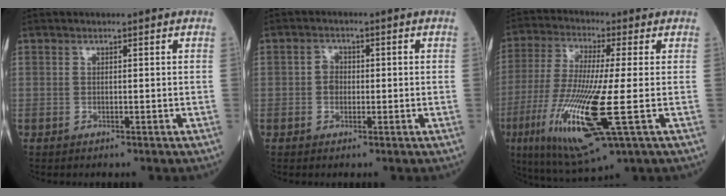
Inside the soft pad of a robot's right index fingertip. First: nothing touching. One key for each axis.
{"total": 1.9, "fx": -0.2, "fy": 1.6, "fz": 1.1, "tx": -0.014, "ty": 0.006, "tz": -0.004}
{"total": 16.8, "fx": -4.5, "fy": 1.5, "fz": 16.2, "tx": -0.344, "ty": -0.036, "tz": -0.076}